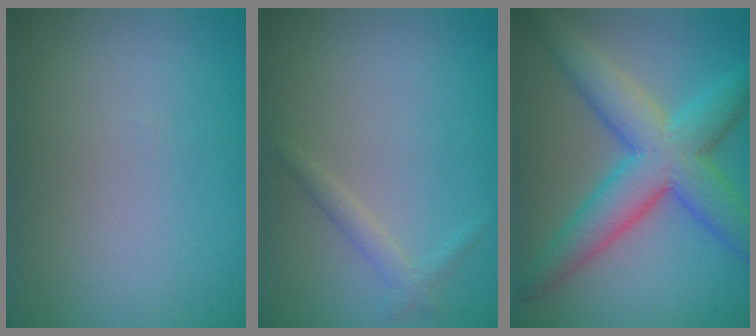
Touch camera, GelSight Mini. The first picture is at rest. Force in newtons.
{"total": 1.2, "press": 1.2, "slide": 0.1}
{"total": 7.5, "press": 7.5, "slide": 0.2}